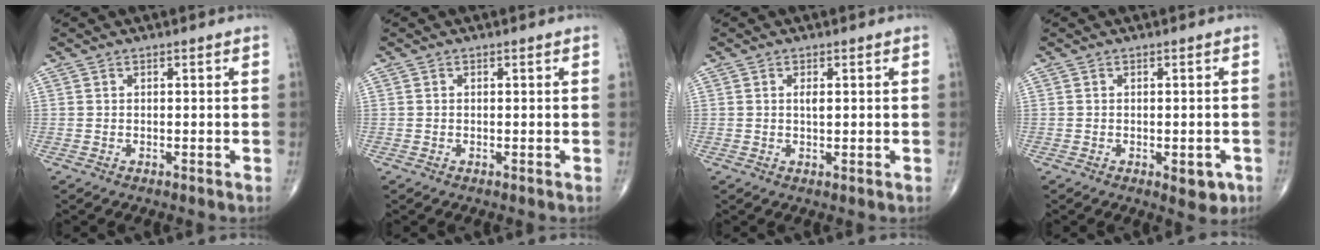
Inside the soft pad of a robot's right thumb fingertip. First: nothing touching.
{"total": 0.0}
{"total": 1.6, "force": [0.3, 0.6, 1.5], "torque": [-0.025, -0.001, 0.006]}
{"total": 3.8, "force": [-1.5, 1.8, 3.0], "torque": [-0.018, -0.001, -0.013]}